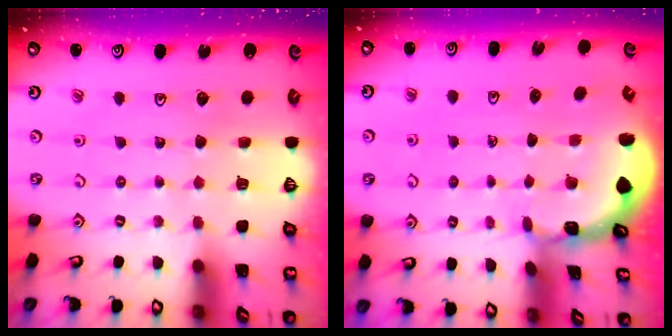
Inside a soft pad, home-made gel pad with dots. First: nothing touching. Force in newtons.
{"total": 1.2, "press": 1.2, "slide": 0.1}